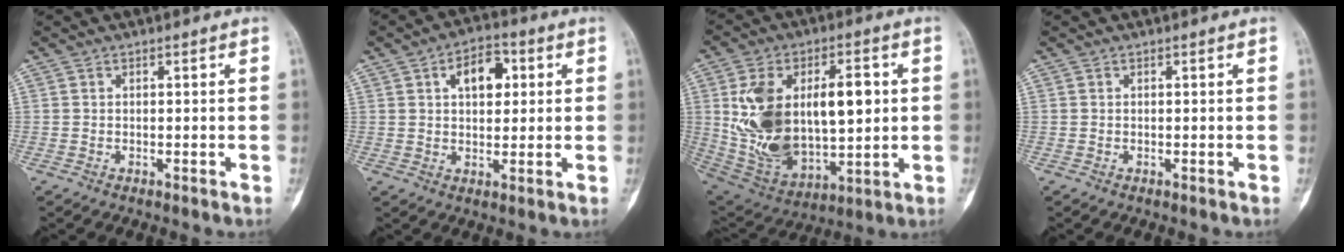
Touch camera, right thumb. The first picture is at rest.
{"total": 8.1, "force": [2.4, 4.9, 6.0], "torque": [-0.068, 0.005, 0.033]}
{"total": 24.2, "force": [2.7, 13.5, 19.9], "torque": [-0.339, -0.006, 0.067]}
{"total": 0.0}